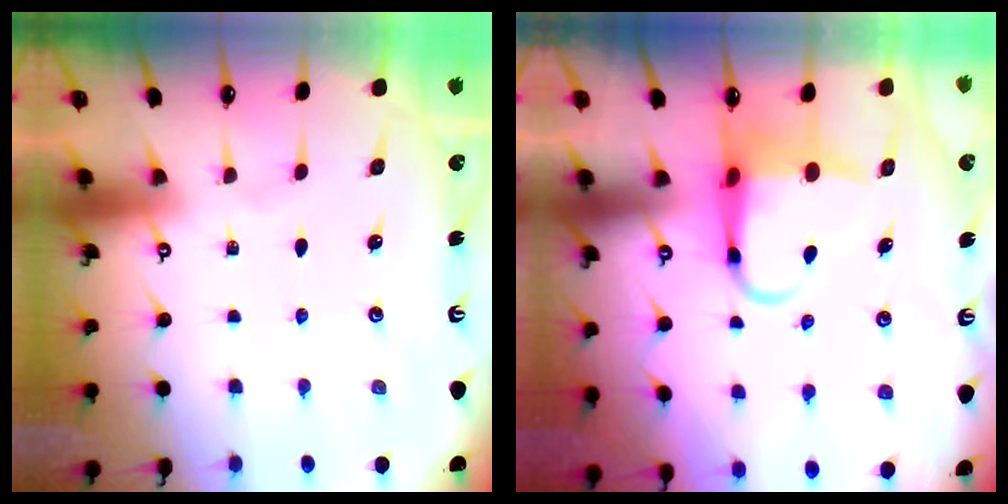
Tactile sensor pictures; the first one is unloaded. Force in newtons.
{"total": 6.6, "press": 6.5, "slide": 1.2}